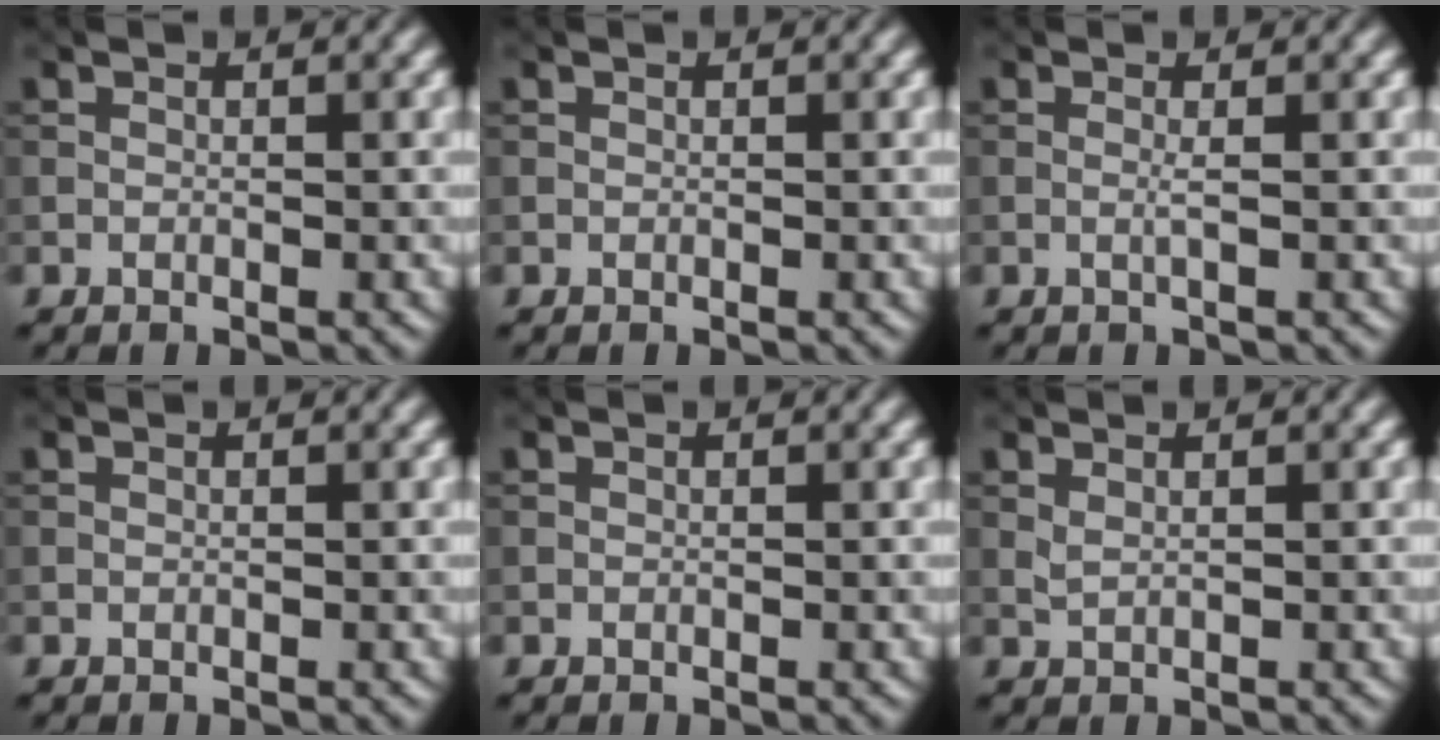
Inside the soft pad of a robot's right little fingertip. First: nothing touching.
{"total": 0.0}
{"total": 0.7, "force": [0.0, 0.0, 0.7], "torque": [-0.017, -0.001, -0.003]}
{"total": 0.0}
{"total": 0.0}
{"total": 0.7, "force": [0.5, 0.2, 0.4], "torque": [-0.012, 0.000, 0.011]}